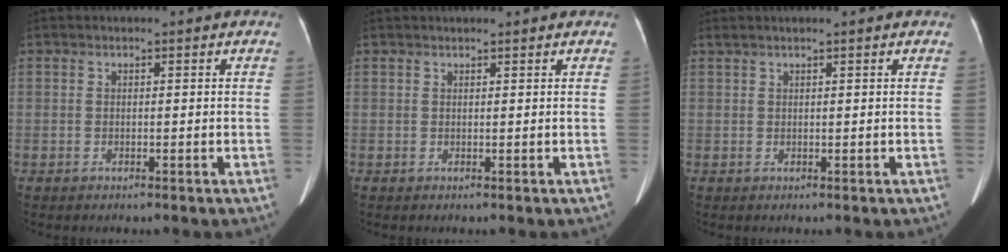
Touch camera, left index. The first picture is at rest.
{"total": 1.1, "force": [1.0, 0.1, 0.3], "torque": [-0.006, 0.014, 0.018]}
{"total": 1.1, "force": [0.9, -0.2, 0.7], "torque": [-0.020, 0.020, 0.025]}